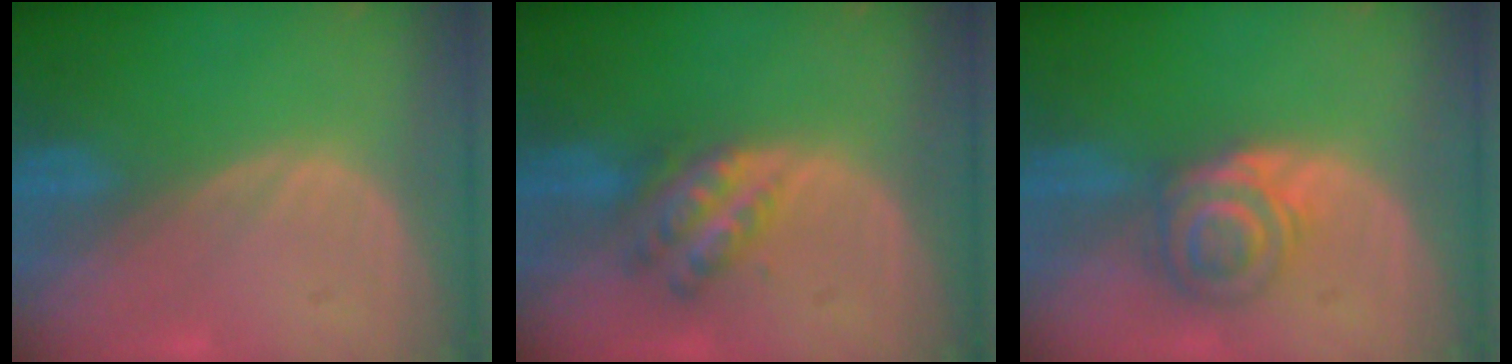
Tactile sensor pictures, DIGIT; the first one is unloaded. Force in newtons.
{"total": 5.9, "press": 5.1, "slide": 2.8}
{"total": 6.0, "press": 5.5, "slide": 2.3}